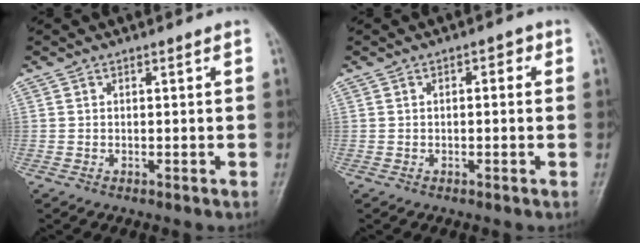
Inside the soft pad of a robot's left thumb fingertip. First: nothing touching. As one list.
[{"total": 2.1, "force": [0.4, 1.2, 1.8], "torque": [-0.013, 0.007, -0.002]}]